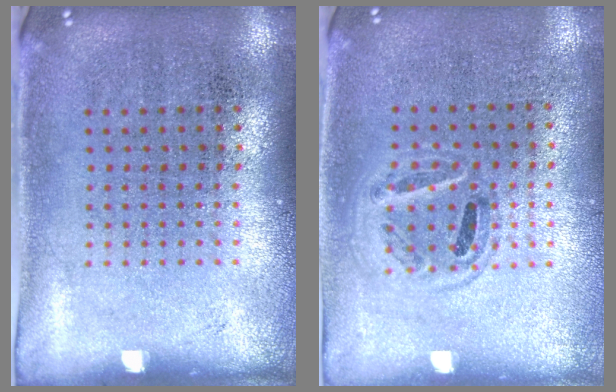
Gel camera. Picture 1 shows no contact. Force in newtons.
{"total": 0.9, "press": 0.8, "slide": 0.3}